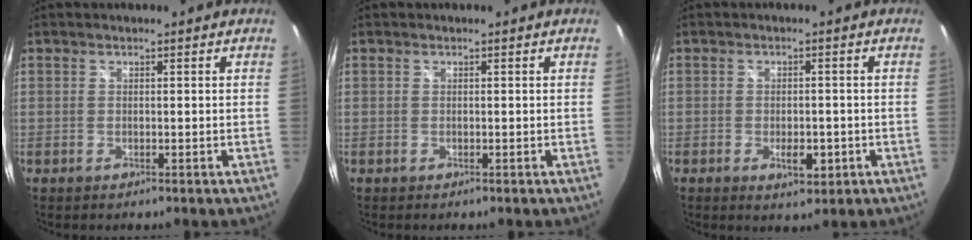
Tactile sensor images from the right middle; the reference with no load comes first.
{"total": 0.8, "force": [0.4, -0.7, -0.1], "torque": [0.004, -0.002, 0.006]}
{"total": 3.7, "force": [-1.3, 1.5, 3.1], "torque": [-0.055, -0.009, -0.015]}